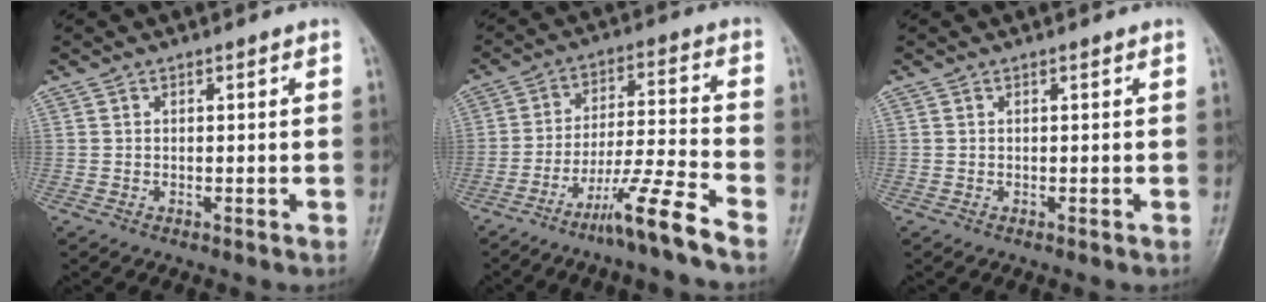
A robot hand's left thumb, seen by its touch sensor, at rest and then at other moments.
{"total": 10.4, "force": [-7.7, -0.5, 7.0], "torque": [-0.136, 0.052, -0.141]}
{"total": 0.0}